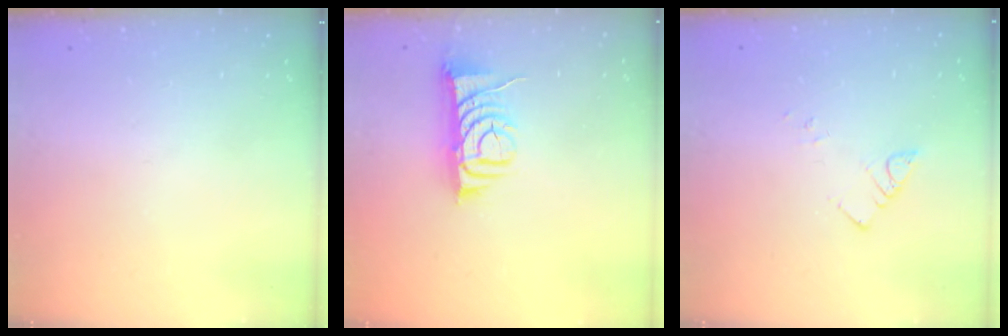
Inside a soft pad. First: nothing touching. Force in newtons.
{"total": 8.3, "press": 8.2, "slide": 1.0}
{"total": 2.5, "press": 2.5, "slide": 0.3}